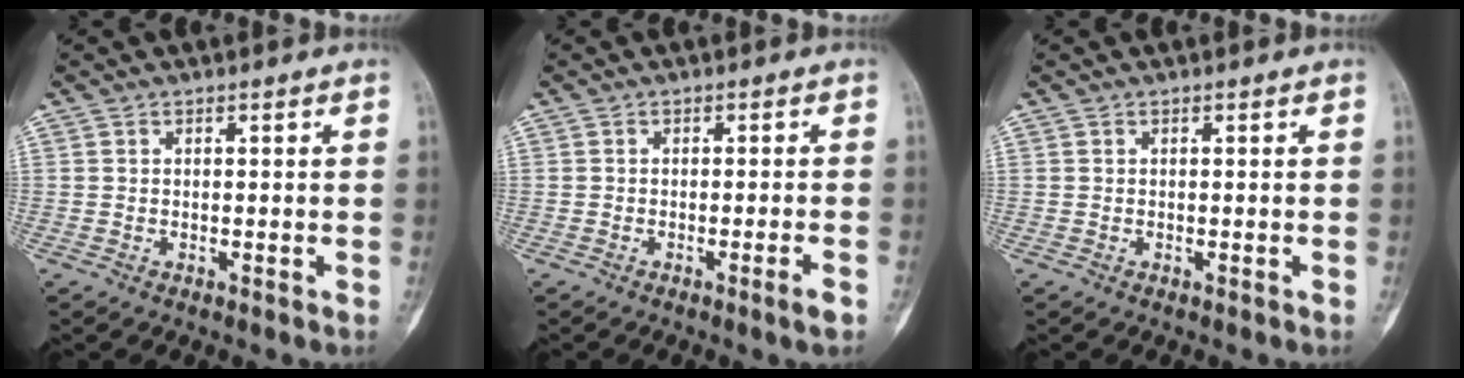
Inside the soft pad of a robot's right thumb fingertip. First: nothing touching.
{"total": 2.4, "force": [-1.4, -0.2, 2.0], "torque": [-0.031, -0.001, -0.023]}
{"total": 0.0}